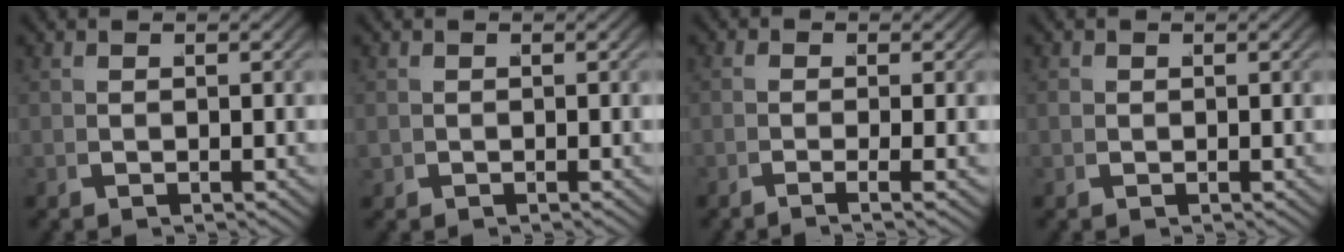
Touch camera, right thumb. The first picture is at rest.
{"total": 0.8, "force": [-0.2, 0.7, 0.2], "torque": [-0.007, -0.005, -0.002]}
{"total": 1.1, "force": [-0.6, -0.8, 0.4], "torque": [0.008, 0.009, -0.024]}
{"total": 1.1, "force": [0.1, 1.0, 0.5], "torque": [-0.008, -0.001, 0.001]}